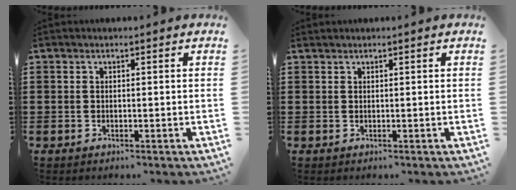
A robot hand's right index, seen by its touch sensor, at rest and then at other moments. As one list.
[{"total": 0.0}]